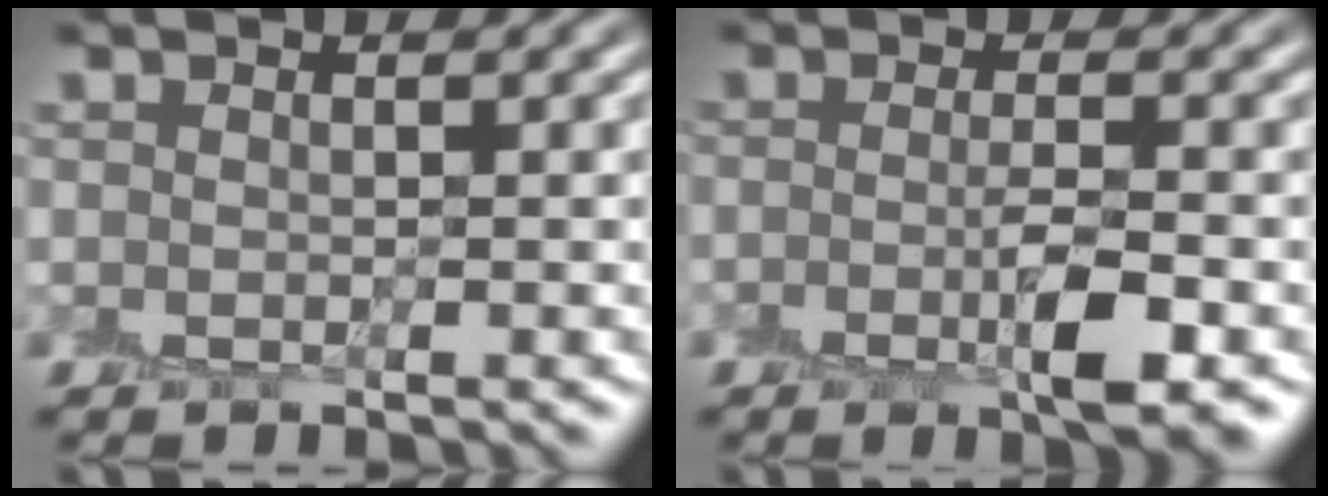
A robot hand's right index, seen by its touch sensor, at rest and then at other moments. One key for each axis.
{"total": 3.2, "fx": -1.0, "fy": 0.7, "fz": 2.9, "tx": -0.049, "ty": -0.004, "tz": -0.015}